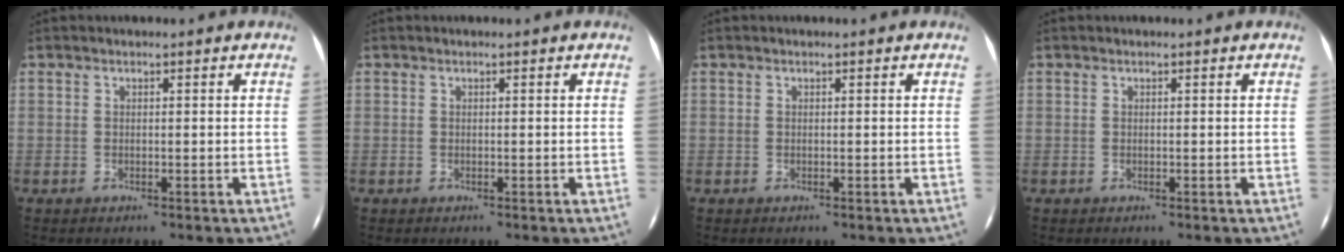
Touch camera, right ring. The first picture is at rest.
{"total": 0.0}
{"total": 0.0}
{"total": 0.0}